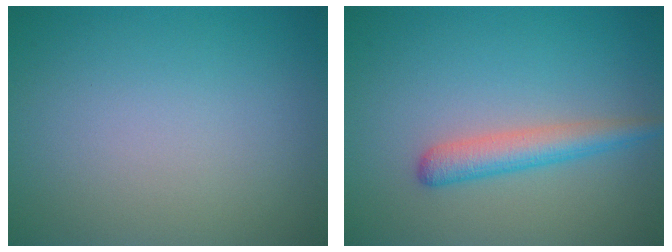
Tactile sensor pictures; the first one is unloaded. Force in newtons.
{"total": 2.9, "press": 2.9, "slide": 0.1}